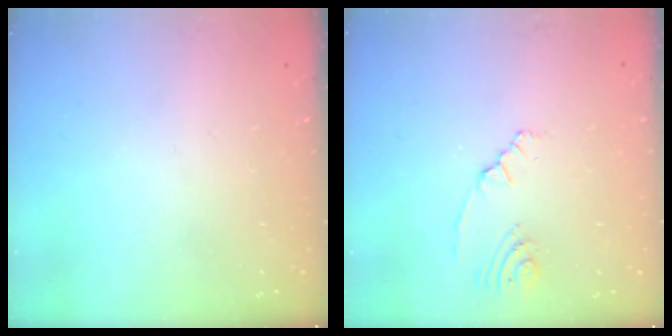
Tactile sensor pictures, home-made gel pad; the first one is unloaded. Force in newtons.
{"total": 1.8, "press": 1.5, "slide": 1.0}